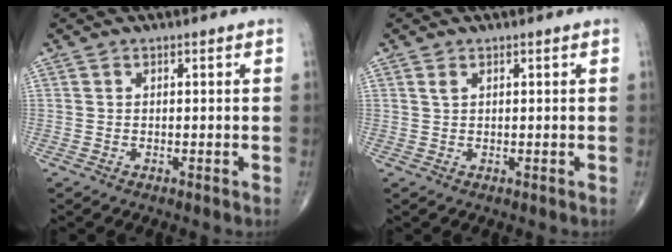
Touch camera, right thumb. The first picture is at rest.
{"total": 0.8, "force": [0.5, 0.4, 0.5], "torque": [-0.009, 0.003, 0.011]}